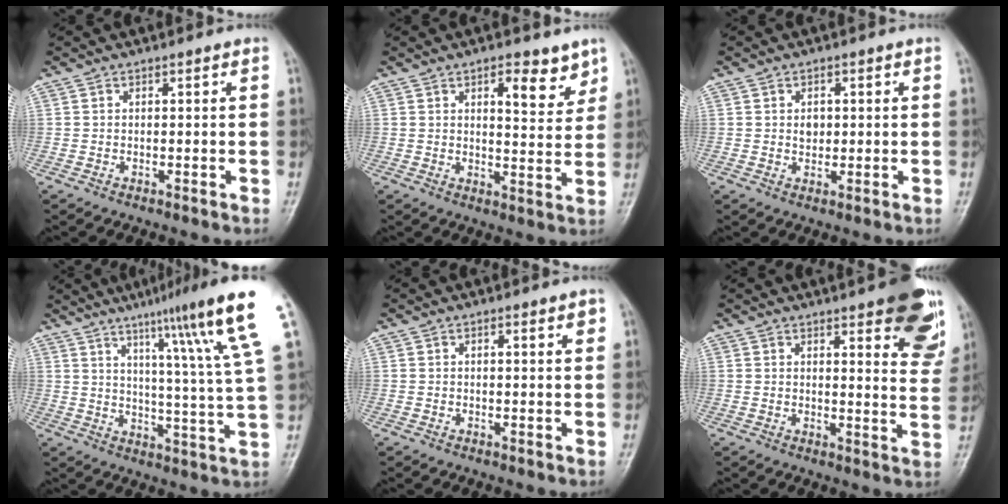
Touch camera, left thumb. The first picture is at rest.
{"total": 7.1, "force": [4.3, 3.0, 4.9], "torque": [-0.043, -0.028, 0.057]}
{"total": 2.3, "force": [0.4, 1.8, 1.4], "torque": [-0.010, -0.001, 0.007]}
{"total": 17.2, "force": [9.6, -0.6, 14.2], "torque": [-0.207, -0.041, 0.131]}
{"total": 1.8, "force": [0.9, 0.3, 1.5], "torque": [-0.021, -0.003, 0.012]}
{"total": 14.8, "force": [8.4, 4.3, 11.4], "torque": [-0.107, -0.044, 0.097]}